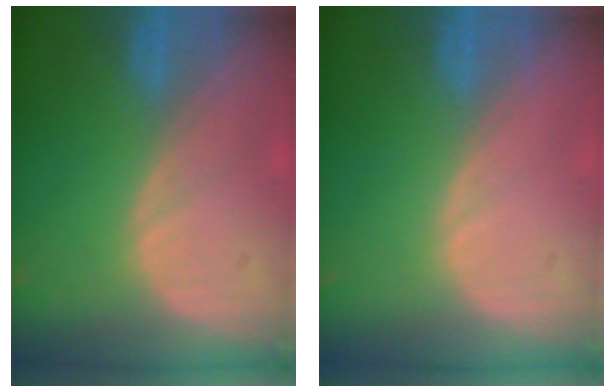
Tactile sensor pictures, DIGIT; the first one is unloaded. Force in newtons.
{"total": 0.0}